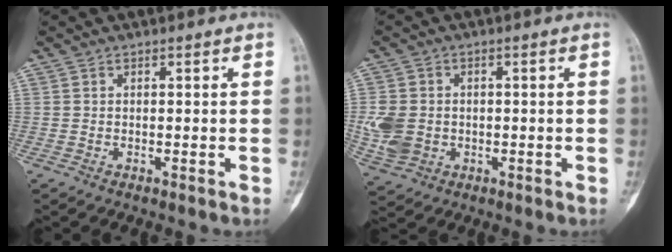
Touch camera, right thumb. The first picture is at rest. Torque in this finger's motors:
{"motor_torque": [0.02, 0.12, 0.51, -0.28, 0.10]}